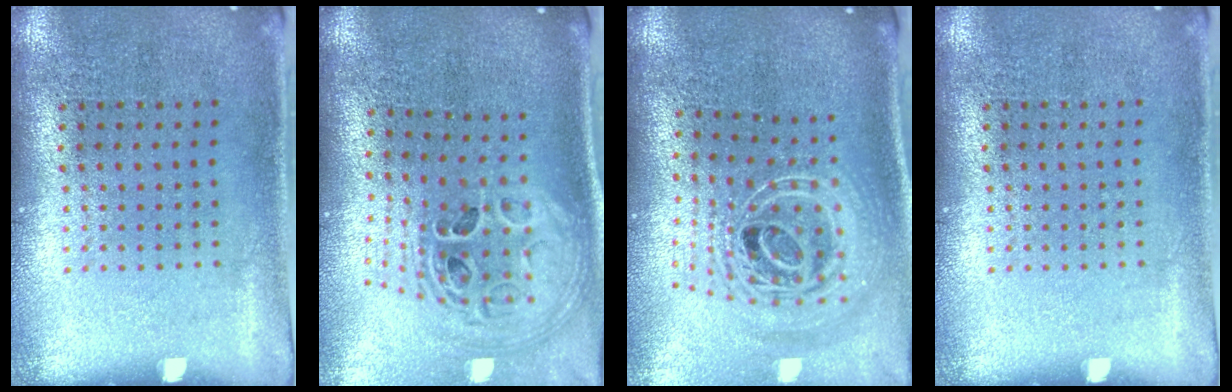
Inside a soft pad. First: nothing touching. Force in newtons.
{"total": 2.1, "press": 1.6, "slide": 1.3}
{"total": 2.7, "press": 1.8, "slide": 2.0}
{"total": 0.0}